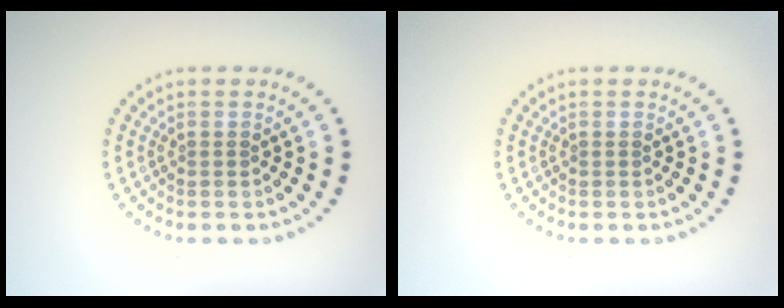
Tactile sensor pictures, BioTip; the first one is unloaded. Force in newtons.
{"total": 0.0}